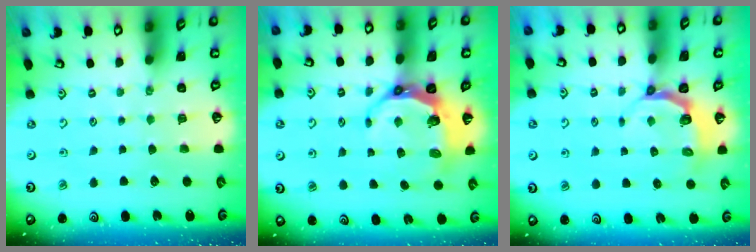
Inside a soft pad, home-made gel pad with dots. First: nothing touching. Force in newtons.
{"total": 8.8, "press": 7.8, "slide": 3.9}
{"total": 5.4, "press": 4.7, "slide": 2.7}